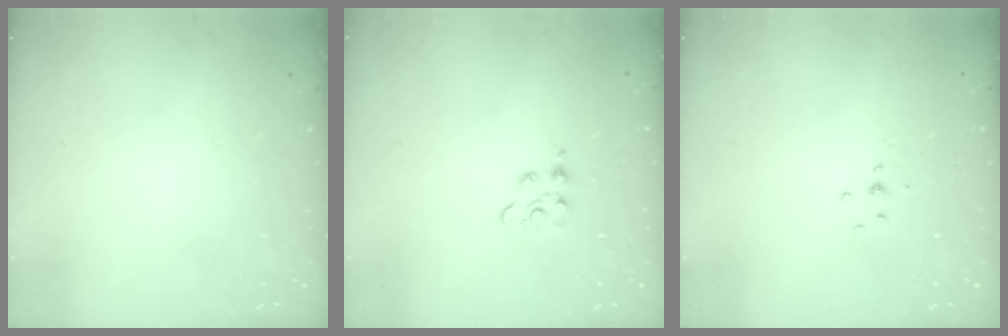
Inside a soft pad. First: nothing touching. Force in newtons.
{"total": 3.2, "press": 3.2, "slide": 0.4}
{"total": 3.7, "press": 3.4, "slide": 1.3}